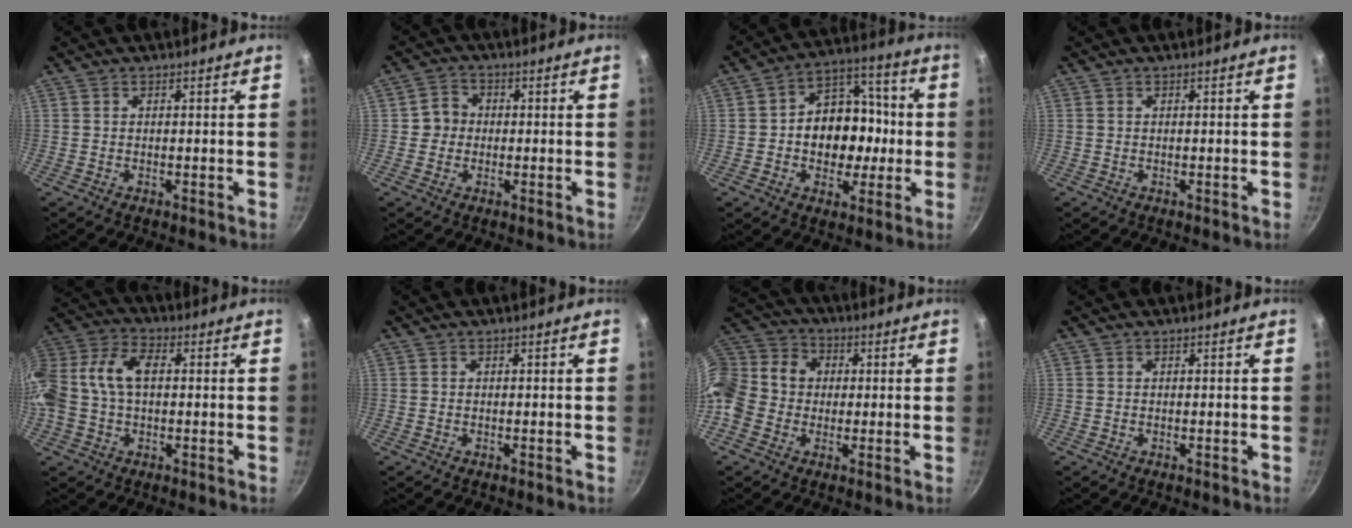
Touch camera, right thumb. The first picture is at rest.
{"total": 4.0, "force": [-0.2, 3.8, 1.4], "torque": [-0.001, 0.010, -0.012]}
{"total": 15.0, "force": [-0.9, 10.7, 10.4], "torque": [-0.095, 0.038, -0.016]}
{"total": 0.0}
{"total": 15.6, "force": [1.4, 9.6, 12.2], "torque": [-0.285, 0.033, 0.024]}
{"total": 0.0}
{"total": 15.7, "force": [0.2, 12.6, 9.3], "torque": [-0.199, 0.039, -0.002]}
{"total": 0.0}